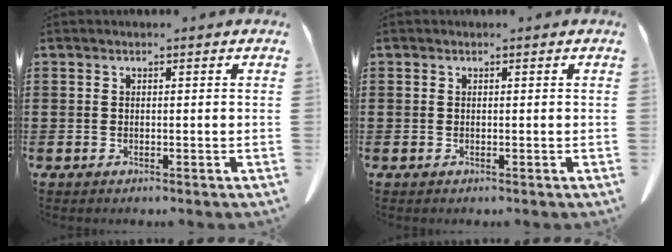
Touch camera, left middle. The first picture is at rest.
{"total": 0.0}